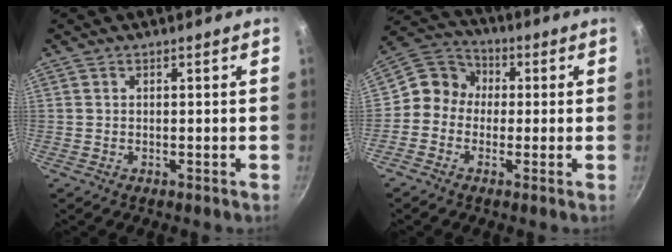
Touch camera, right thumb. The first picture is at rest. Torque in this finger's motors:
{"motor_torque": [-0.11, 0.09, 0.16, -0.54, 0.02]}